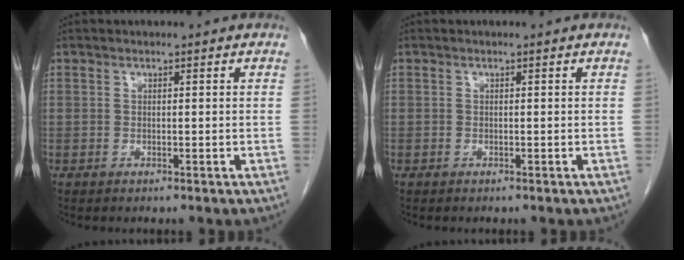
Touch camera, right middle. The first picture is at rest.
{"total": 0.0}